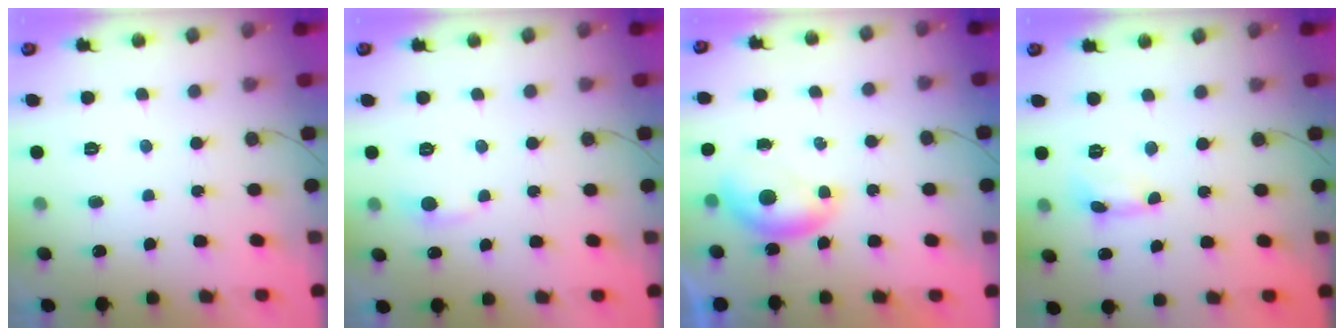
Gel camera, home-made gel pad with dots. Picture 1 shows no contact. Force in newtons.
{"total": 3.8, "press": 3.8, "slide": 0.4}
{"total": 6.1, "press": 6.1, "slide": 0.9}
{"total": 0.6, "press": 0.6, "slide": 0.0}